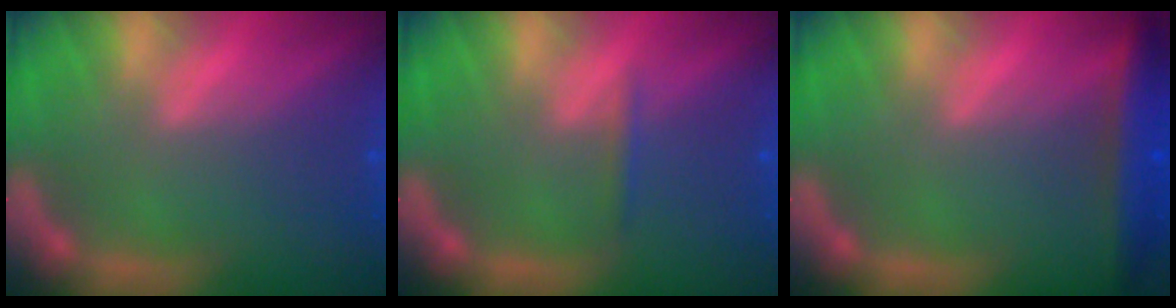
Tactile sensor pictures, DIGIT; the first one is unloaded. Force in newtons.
{"total": 0.9}
{"total": 4.5}